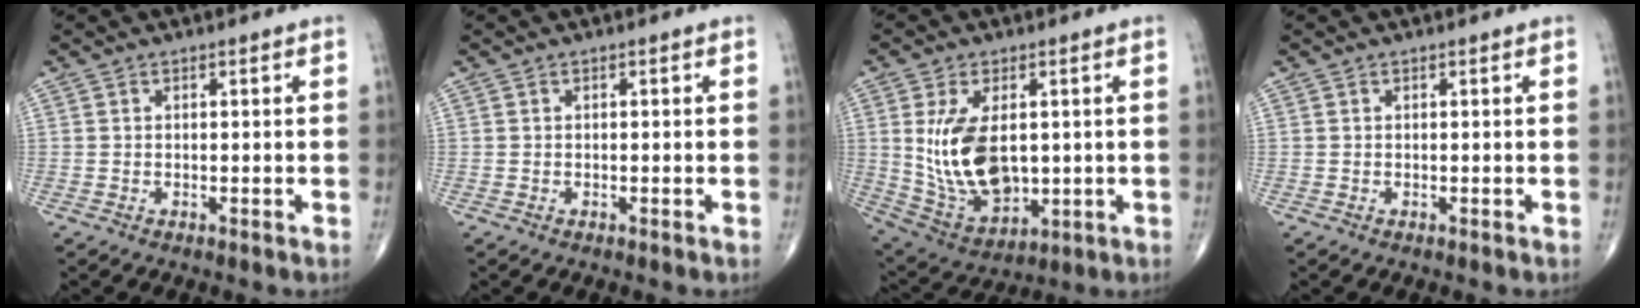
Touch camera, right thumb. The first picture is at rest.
{"total": 0.0}
{"total": 14.6, "force": [1.2, 8.5, 11.8], "torque": [-0.202, -0.015, 0.042]}
{"total": 0.0}